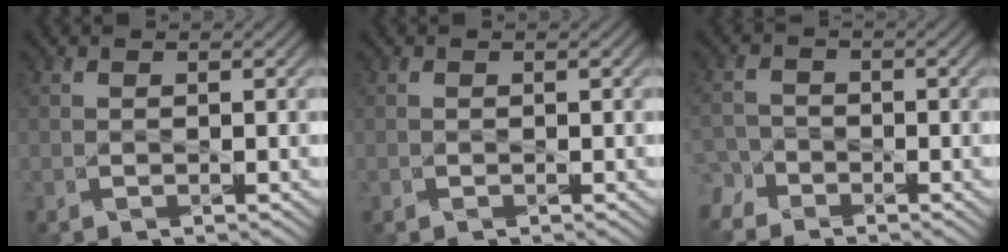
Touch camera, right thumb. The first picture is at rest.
{"total": 0.0}
{"total": 2.9, "force": [-2.4, 1.4, 0.7], "torque": [-0.020, -0.003, -0.060]}